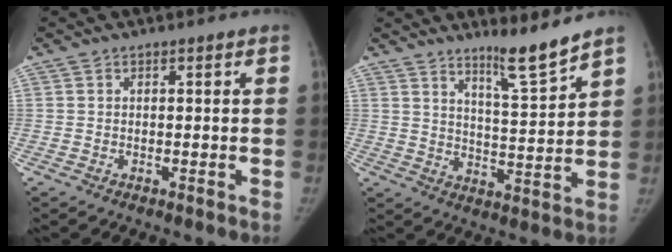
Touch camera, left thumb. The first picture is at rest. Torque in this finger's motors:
{"motor_torque": [-0.04, -0.06, 0.65, -0.57, 0.00]}